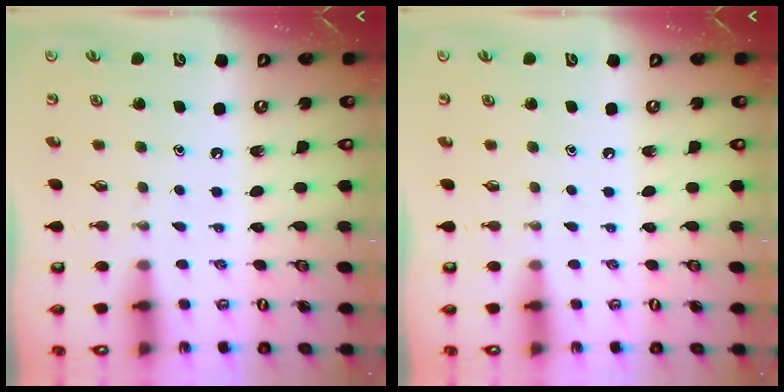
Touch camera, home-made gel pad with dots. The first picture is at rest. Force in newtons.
{"total": 0.0}